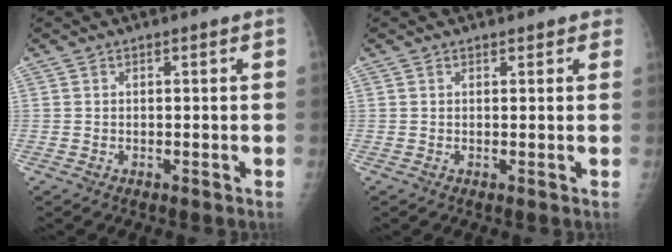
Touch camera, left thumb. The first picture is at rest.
{"total": 1.5, "force": [1.2, 0.9, 0.3], "torque": [0.018, -0.002, 0.008]}